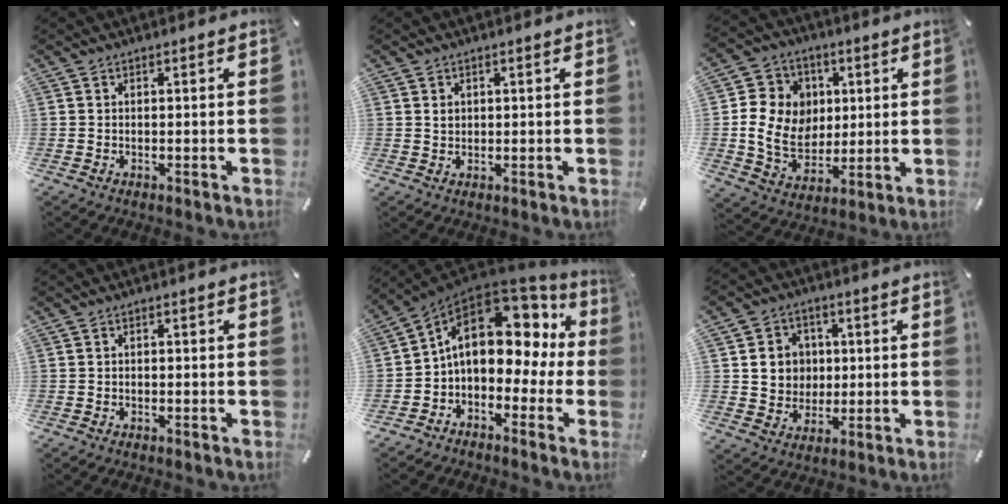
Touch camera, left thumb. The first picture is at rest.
{"total": 1.6, "force": [0.5, 1.3, 0.6], "torque": [-0.007, -0.001, 0.008]}
{"total": 12.9, "force": [1.0, 11.7, 5.2], "torque": [-0.113, 0.008, 0.028]}
{"total": 0.7, "force": [-0.4, 0.3, 0.4], "torque": [-0.009, 0.000, -0.009]}
{"total": 15.3, "force": [3.7, 10.3, 10.7], "torque": [-0.167, -0.011, 0.063]}
{"total": 8.1, "force": [1.2, 7.8, 1.9], "torque": [-0.024, 0.000, 0.023]}